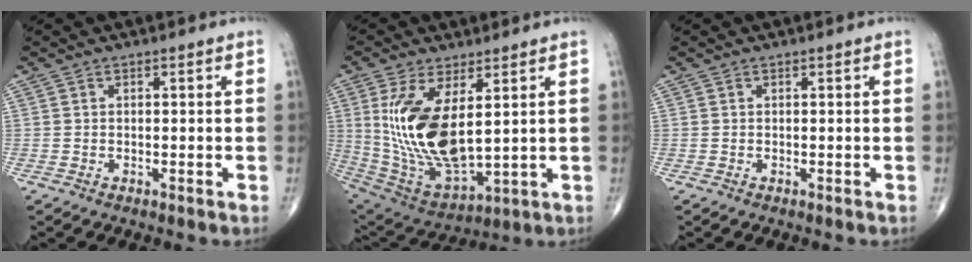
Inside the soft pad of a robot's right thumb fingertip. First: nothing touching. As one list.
[{"total": 17.5, "force": [3.5, 7.8, 15.2], "torque": [-0.301, -0.029, 0.090]}, {"total": 0.0}]